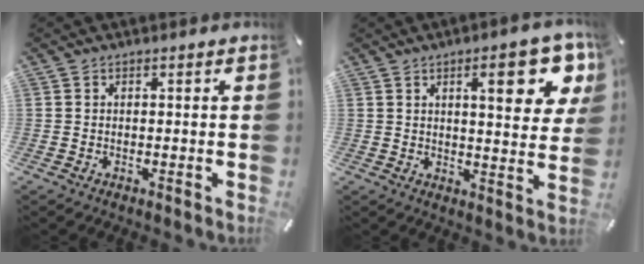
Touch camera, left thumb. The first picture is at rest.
{"total": 13.9, "force": [6.1, 4.3, 11.8], "torque": [-0.156, -0.024, 0.092]}